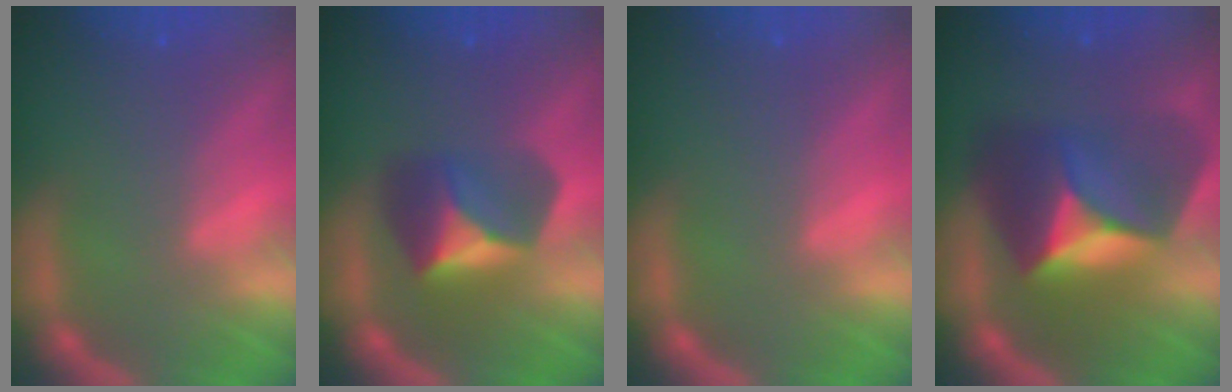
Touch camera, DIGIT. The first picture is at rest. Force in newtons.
{"total": 5.4}
{"total": 0.0}
{"total": 9.5}